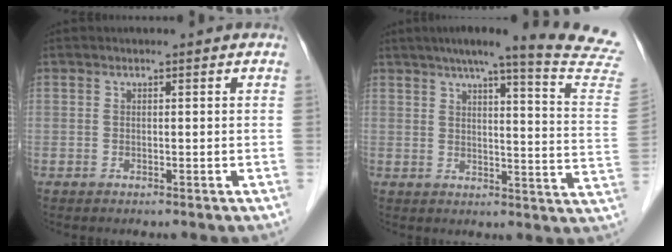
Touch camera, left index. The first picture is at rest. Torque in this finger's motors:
{"motor_torque": [0.13, -0.81, 0.07, 0.00]}